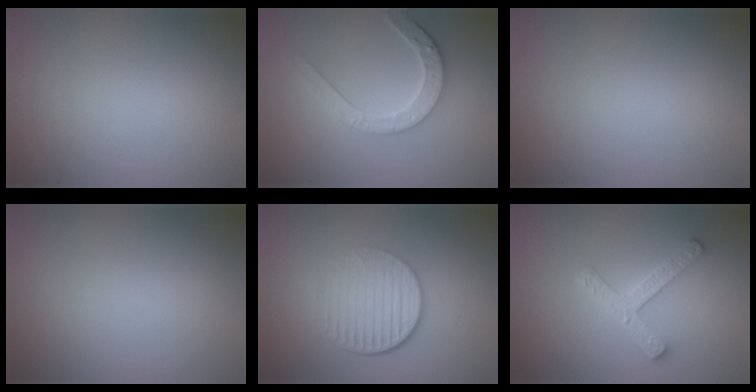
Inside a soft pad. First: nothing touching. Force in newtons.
{"total": 3.8, "press": 3.4, "slide": 1.8}
{"total": 0.0}
{"total": 0.0}
{"total": 4.7, "press": 2.8, "slide": 3.7}
{"total": 3.4, "press": 3.0, "slide": 1.6}